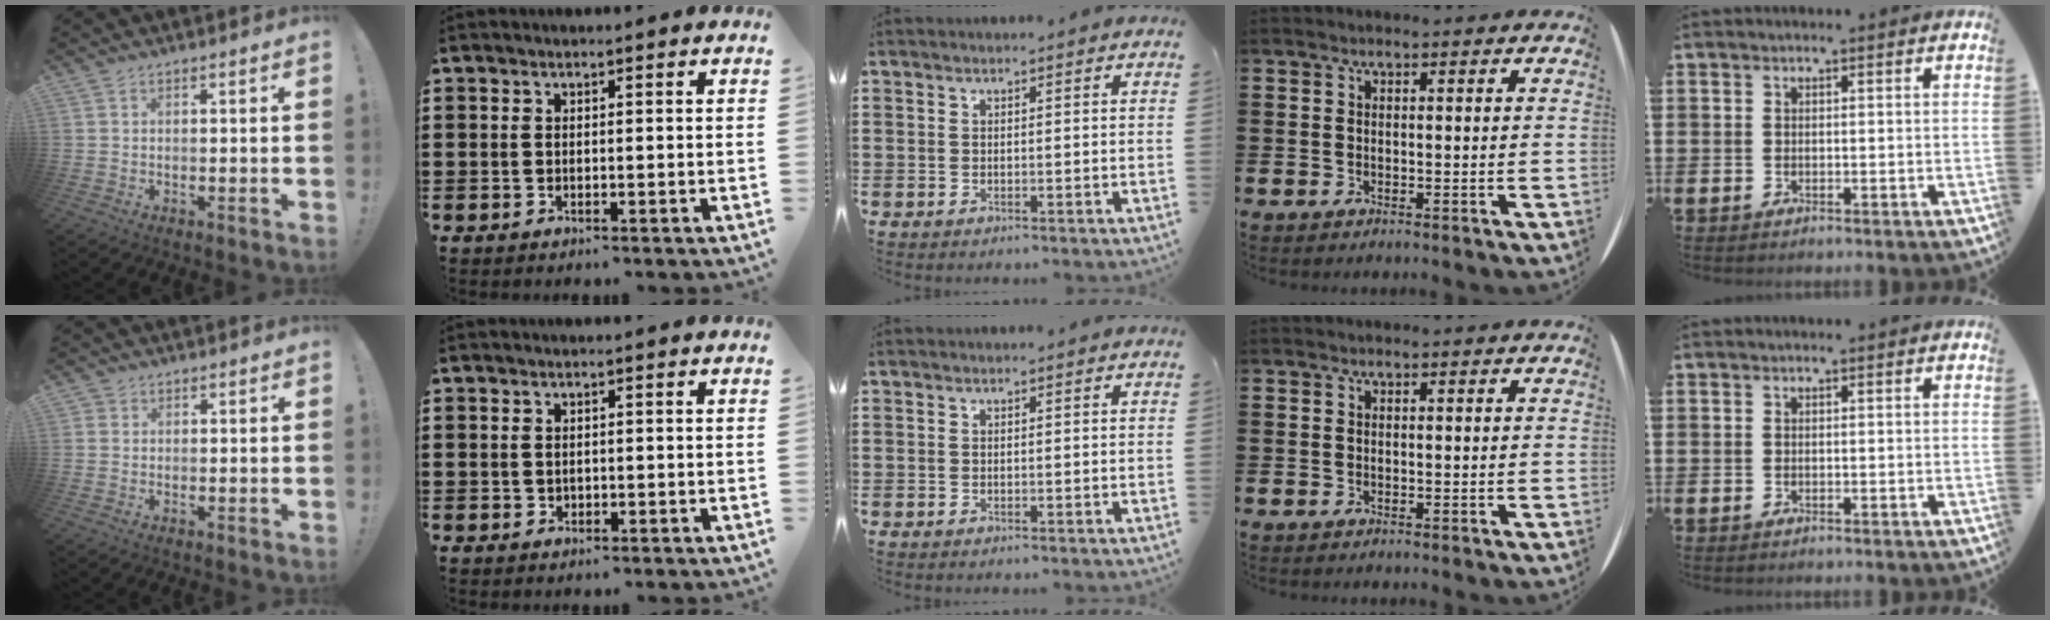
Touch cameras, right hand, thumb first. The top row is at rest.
{"thumb": {"total": 1.0, "force": [0.3, 0.9, 0.2], "torque": [-0.012, 0.005, 0.008]}, "index": {"total": 0.5, "force": [0.1, 0.5, 0.1], "torque": [-0.003, 0.004, 0.001]}}